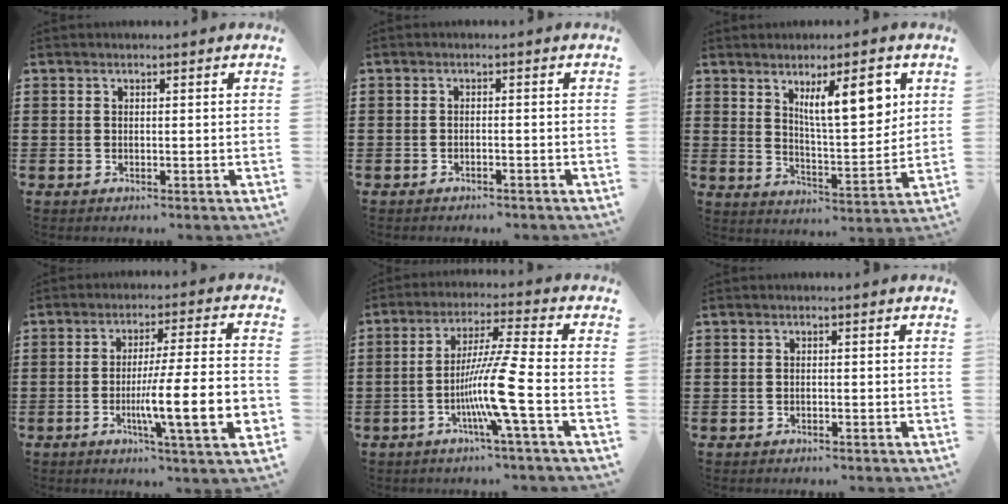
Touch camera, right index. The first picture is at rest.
{"total": 1.1, "force": [-1.0, 0.0, 0.4], "torque": [-0.010, -0.001, -0.019]}
{"total": 9.7, "force": [4.3, 3.1, 8.1], "torque": [-0.133, -0.004, 0.068]}
{"total": 13.1, "force": [-3.5, 1.3, 12.6], "torque": [-0.214, -0.015, -0.065]}
{"total": 10.0, "force": [-3.4, -1.0, 9.4], "torque": [-0.181, -0.014, -0.070]}
{"total": 0.6, "force": [-0.6, 0.0, 0.2], "torque": [-0.006, -0.003, -0.011]}